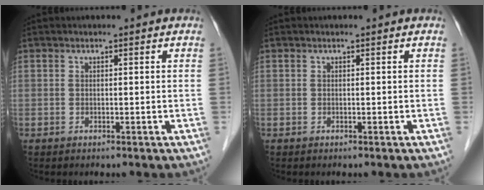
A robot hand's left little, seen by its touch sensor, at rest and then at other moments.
{"total": 0.0}